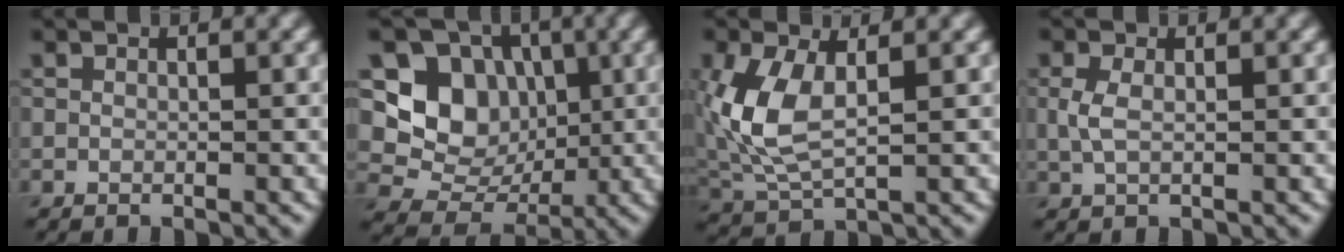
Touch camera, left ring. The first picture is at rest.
{"total": 6.6, "force": [1.1, 5.7, 3.2], "torque": [-0.041, -0.008, 0.012]}
{"total": 6.3, "force": [0.7, 3.5, 5.2], "torque": [-0.136, -0.001, 0.020]}
{"total": 1.9, "force": [0.2, 1.1, 1.6], "torque": [-0.040, 0.001, 0.003]}